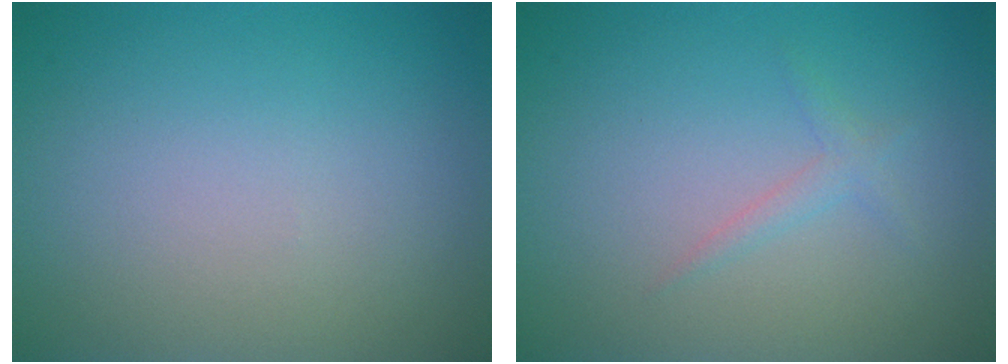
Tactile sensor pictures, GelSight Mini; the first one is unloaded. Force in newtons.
{"total": 1.1, "press": 1.1, "slide": 0.0}